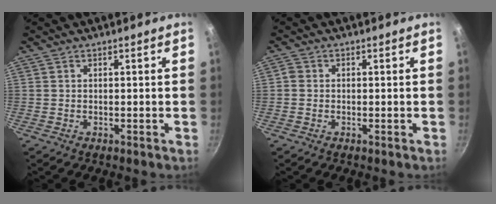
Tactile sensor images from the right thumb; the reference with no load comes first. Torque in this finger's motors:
{"motor_torque": [0.22, 0.02, 0.05, 0.23, 0.02]}